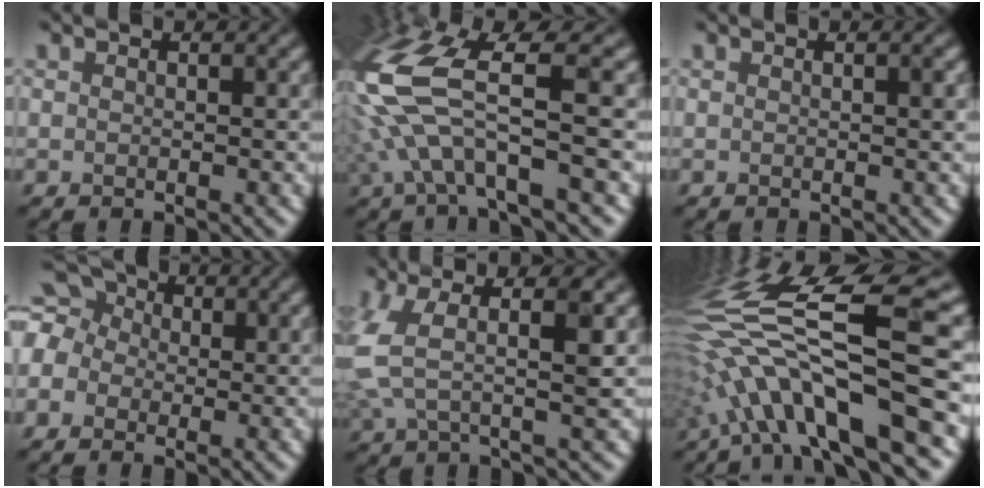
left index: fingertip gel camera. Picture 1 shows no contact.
{"total": 10.4, "force": [-0.3, 3.3, 9.8], "torque": [-0.230, -0.001, -0.011]}
{"total": 0.7, "force": [0.2, 0.1, 0.7], "torque": [-0.011, -0.001, 0.002]}
{"total": 6.5, "force": [1.0, 5.5, 3.3], "torque": [-0.074, 0.031, -0.027]}
{"total": 6.3, "force": [1.6, 2.2, 5.7], "torque": [-0.129, 0.005, 0.026]}
{"total": 14.7, "force": [-1.9, 4.1, 13.9], "torque": [-0.282, 0.014, -0.027]}